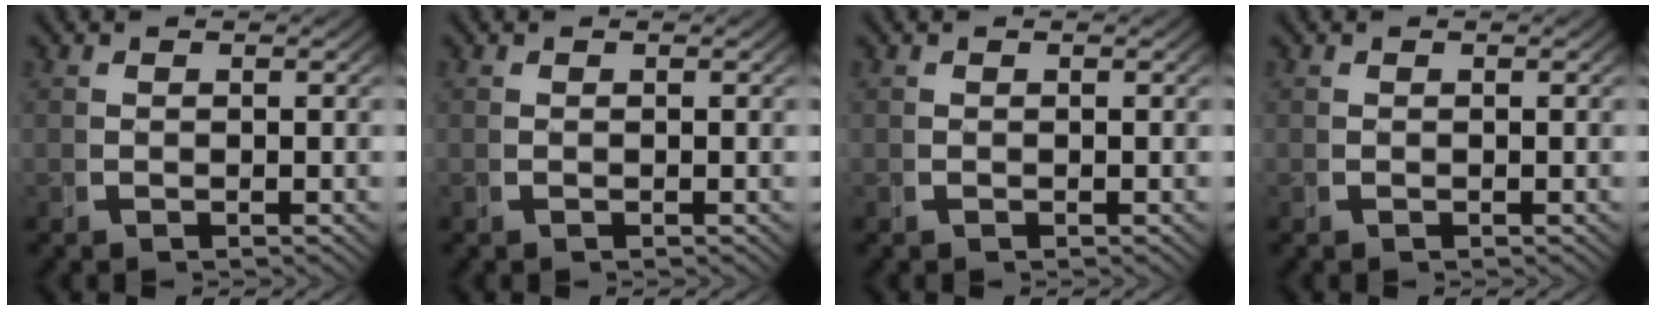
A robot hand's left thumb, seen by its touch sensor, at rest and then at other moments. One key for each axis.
{"total": 0.0}
{"total": 0.0}
{"total": 0.0}